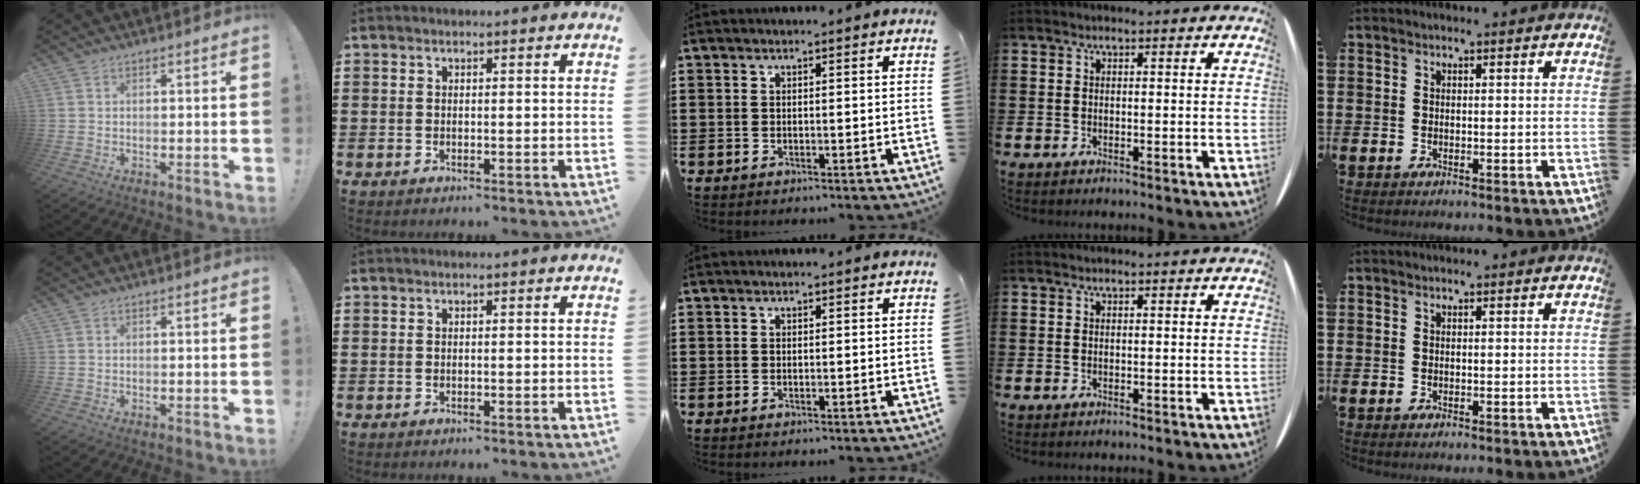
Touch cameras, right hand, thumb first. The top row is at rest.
{}